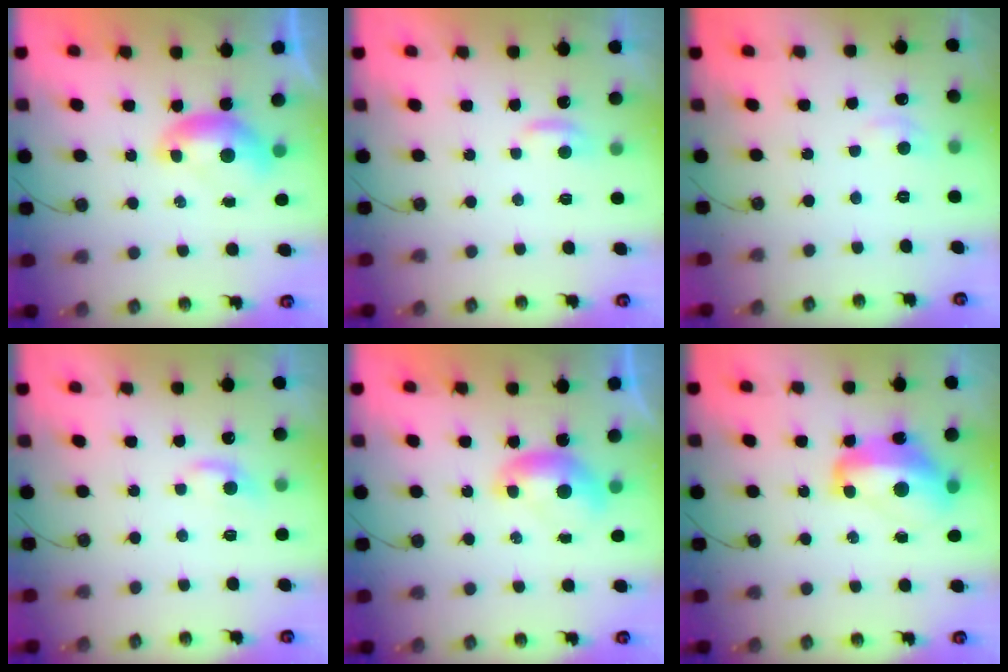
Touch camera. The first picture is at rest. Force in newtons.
{"total": 1.3, "press": 1.1, "slide": 0.6}
{"total": 1.0, "press": 0.5, "slide": 0.9}
{"total": 0.9, "press": 0.5, "slide": 0.7}
{"total": 0.0}
{"total": 9.5, "press": 9.4, "slide": 1.3}